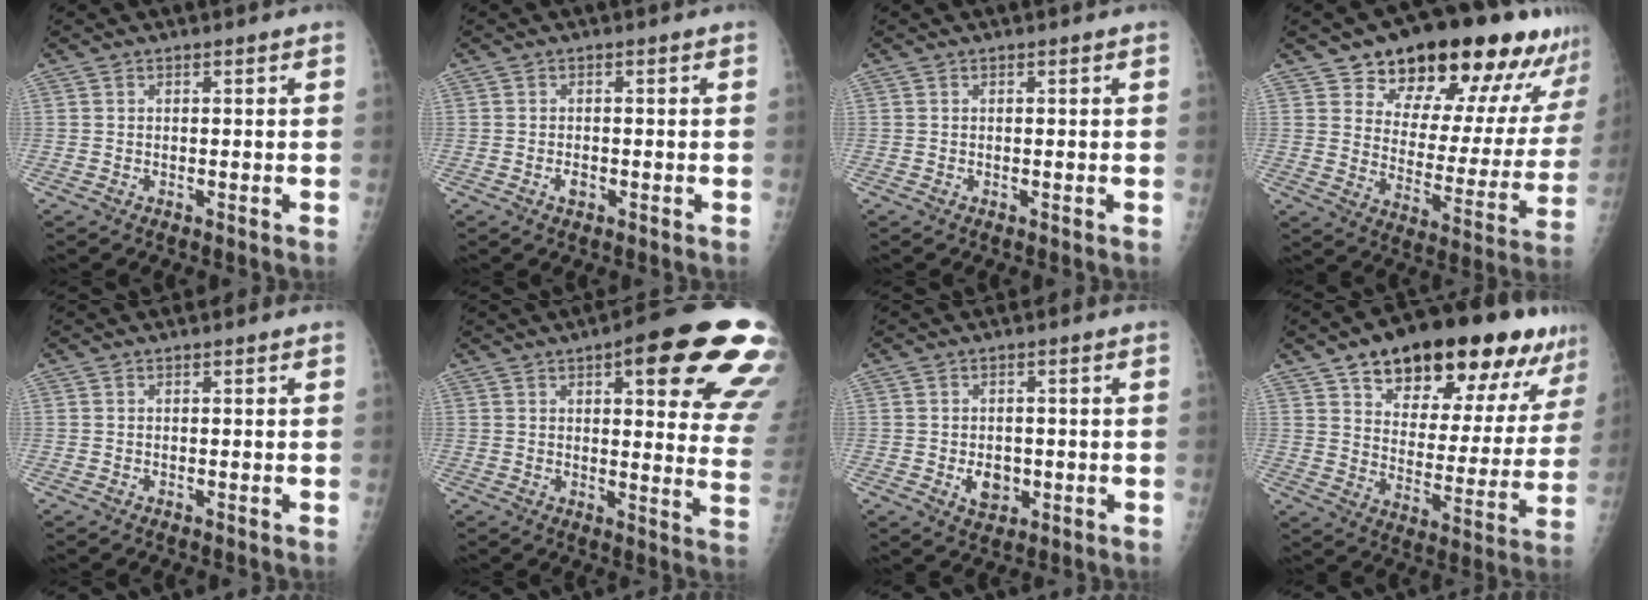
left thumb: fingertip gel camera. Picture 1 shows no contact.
{"total": 1.4, "force": [-0.6, 0.9, 0.9], "torque": [-0.014, 0.001, -0.011]}
{"total": 0.0}
{"total": 23.9, "force": [17.2, 10.3, 13.1], "torque": [-0.140, -0.078, 0.237]}
{"total": 0.0}
{"total": 23.2, "force": [11.3, 6.6, 19.1], "torque": [-0.183, -0.030, 0.132]}
{"total": 4.4, "force": [-0.9, 3.3, 2.7], "torque": [-0.023, 0.001, -0.006]}
{"total": 25.3, "force": [15.9, 10.8, 16.4], "torque": [-0.196, -0.032, 0.236]}